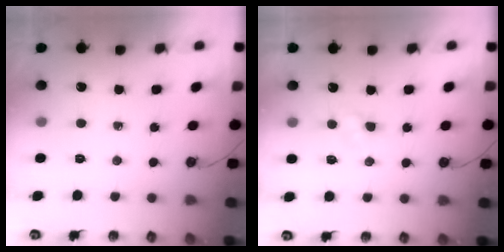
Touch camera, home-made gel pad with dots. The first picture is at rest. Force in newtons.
{"total": 3.7, "press": 3.7, "slide": 0.3}